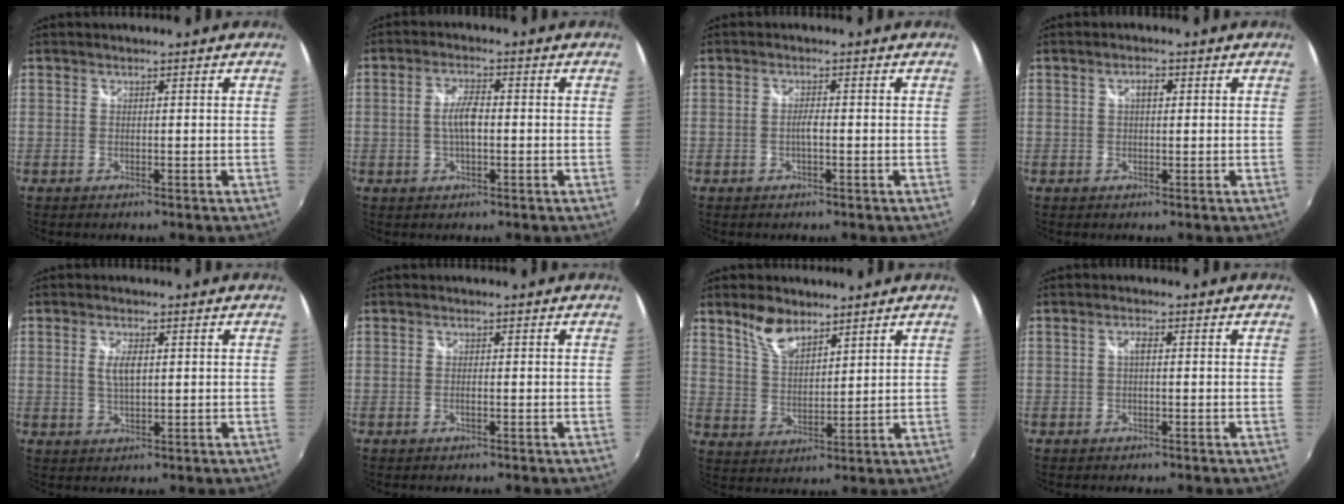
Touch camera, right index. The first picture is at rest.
{"total": 4.6, "force": [-0.5, 1.5, 4.3], "torque": [-0.083, 0.004, -0.008]}
{"total": 1.5, "force": [-0.5, 0.2, 1.4], "torque": [-0.027, 0.002, -0.010]}
{"total": 2.0, "force": [0.5, 1.0, 1.6], "torque": [-0.027, 0.006, 0.006]}
{"total": 3.7, "force": [0.6, 1.4, 3.4], "torque": [-0.063, -0.003, 0.012]}
{"total": 0.9, "force": [-0.5, -0.1, 0.7], "torque": [-0.012, -0.001, -0.009]}
{"total": 7.2, "force": [5.3, 3.2, 3.7], "torque": [-0.064, 0.007, 0.104]}
{"total": 1.3, "force": [0.0, 0.5, 1.3], "torque": [-0.023, 0.006, -0.003]}